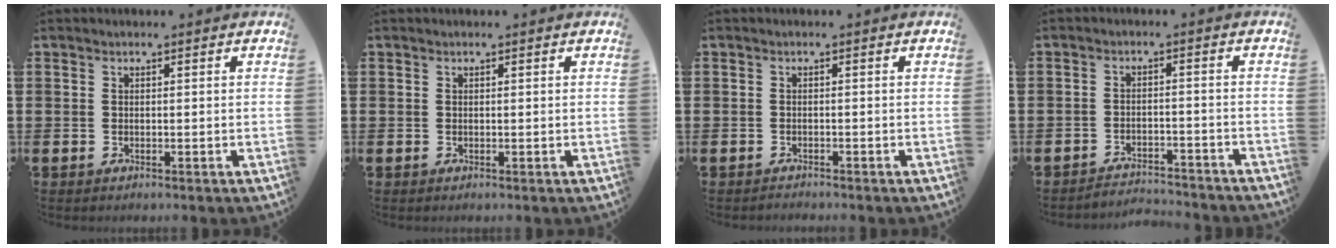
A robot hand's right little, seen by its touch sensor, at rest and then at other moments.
{"total": 0.0}
{"total": 0.6, "force": [-0.6, 0.0, -0.1], "torque": [-0.002, -0.001, -0.014]}
{"total": 2.9, "force": [-2.8, 0.0, -0.2], "torque": [-0.003, 0.003, -0.062]}